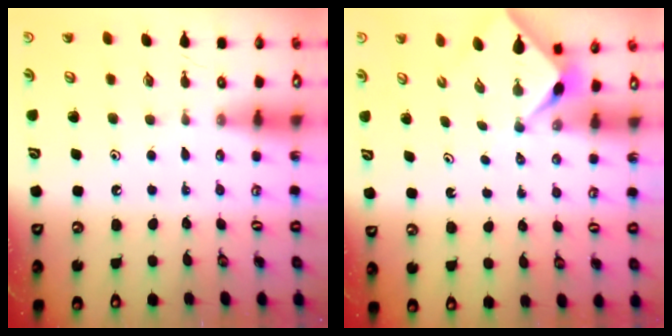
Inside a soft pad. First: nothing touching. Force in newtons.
{"total": 2.3, "press": 2.3, "slide": 0.2}